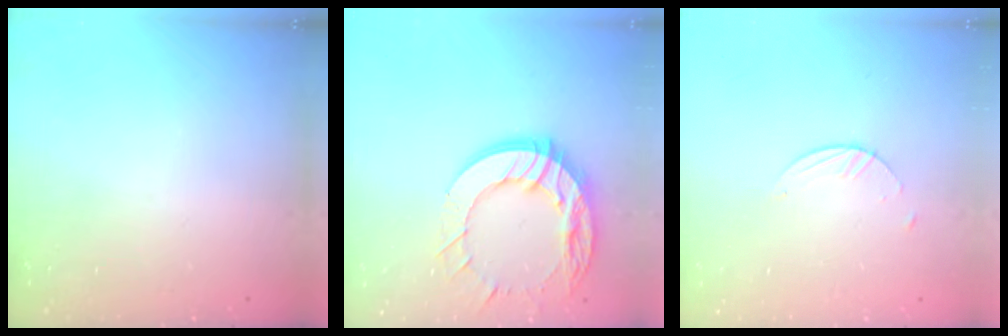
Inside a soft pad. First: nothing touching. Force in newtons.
{"total": 16.7, "press": 16.6, "slide": 1.6}
{"total": 2.1, "press": 2.1, "slide": 0.2}